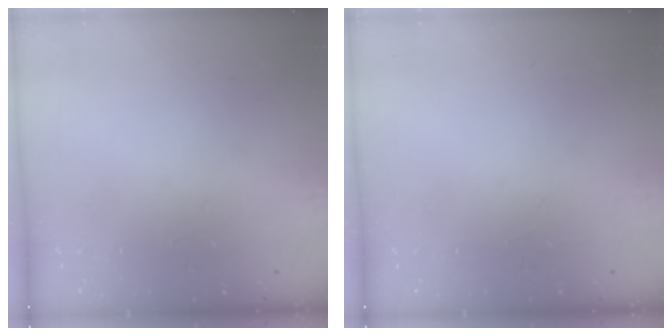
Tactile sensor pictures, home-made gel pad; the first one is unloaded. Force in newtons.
{"total": 0.0}